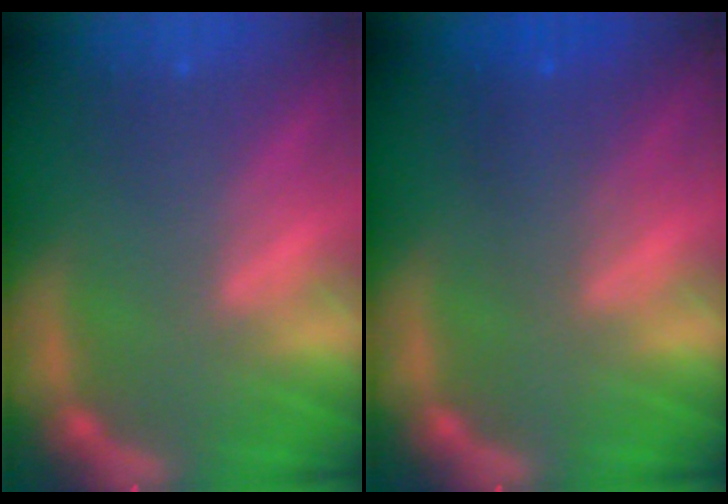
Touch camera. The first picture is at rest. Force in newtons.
{"total": 2.5}